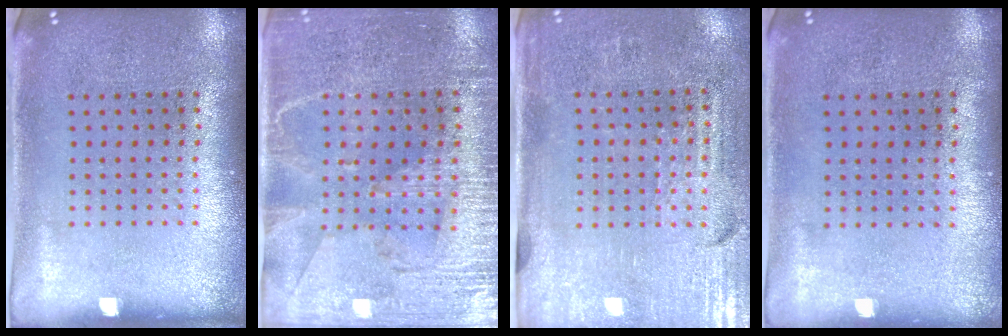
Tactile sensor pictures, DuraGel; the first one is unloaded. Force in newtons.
{"total": 3.3, "press": 3.0, "slide": 1.5}
{"total": 3.4, "press": 3.1, "slide": 1.3}
{"total": 0.0}